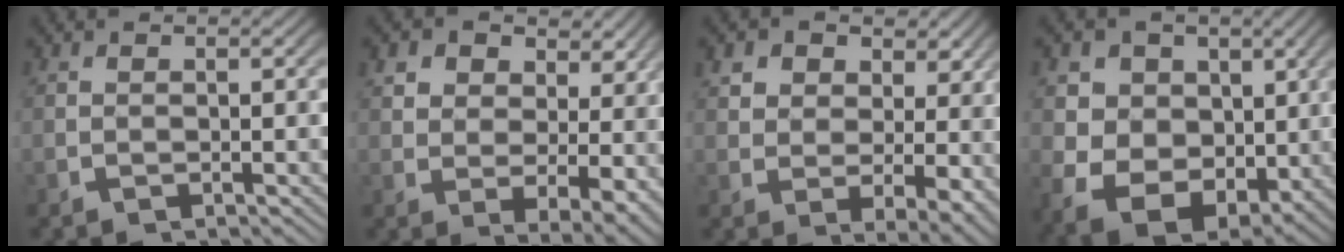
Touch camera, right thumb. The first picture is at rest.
{"total": 6.5, "force": [1.6, 4.3, 4.5], "torque": [-0.076, -0.033, 0.043]}
{"total": 6.4, "force": [1.6, 4.3, 4.5], "torque": [-0.071, -0.032, 0.041]}
{"total": 13.3, "force": [-1.0, 10.9, 7.6], "torque": [-0.177, -0.066, -0.002]}